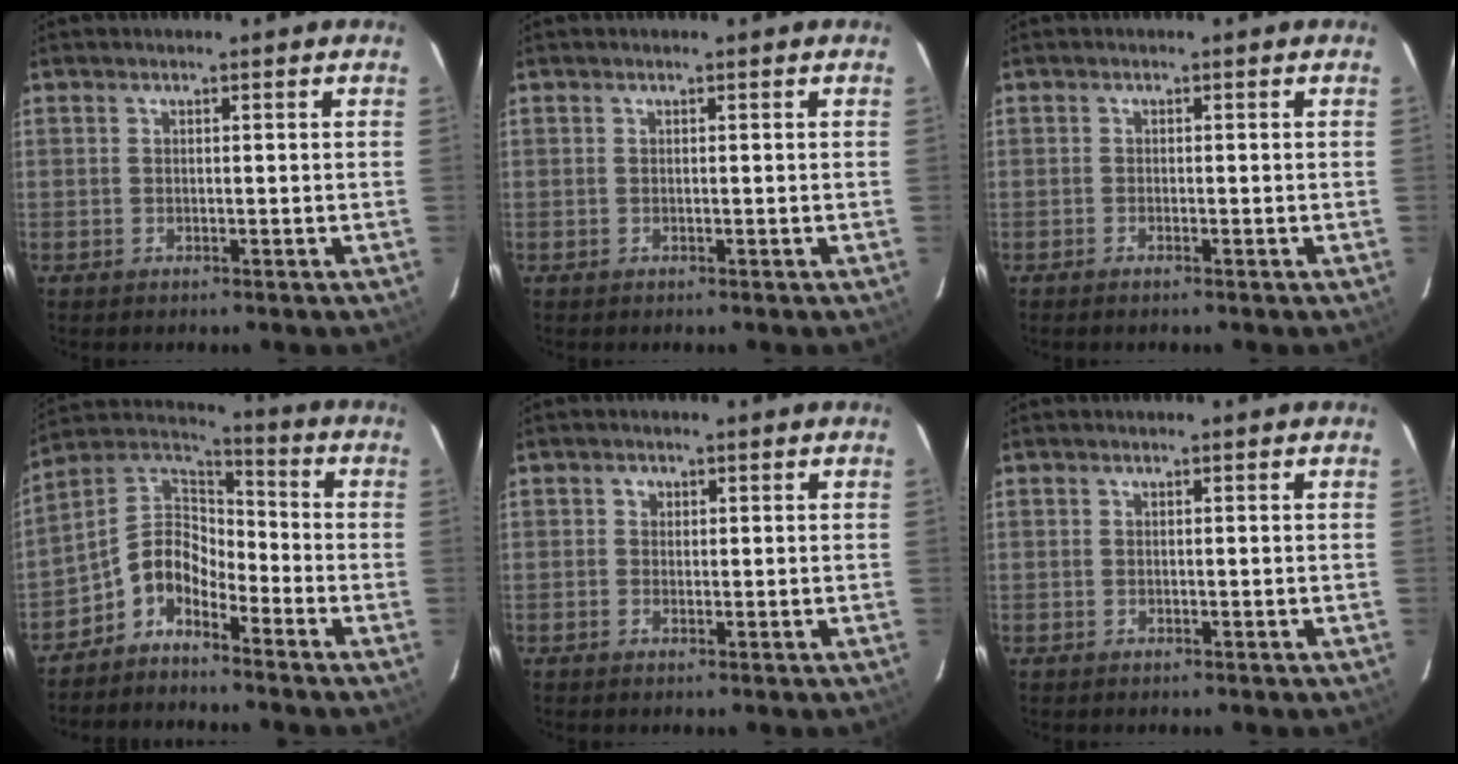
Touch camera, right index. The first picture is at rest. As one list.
[{"total": 0.0}, {"total": 0.7, "force": [-0.6, 0.1, 0.4], "torque": [-0.009, 0.000, -0.013]}, {"total": 8.6, "force": [-5.4, 5.0, 4.4], "torque": [-0.098, 0.037, -0.119]}, {"total": 1.3, "force": [0.1, 1.2, 0.2], "torque": [0.001, 0.003, -0.002]}, {"total": 0.0}]